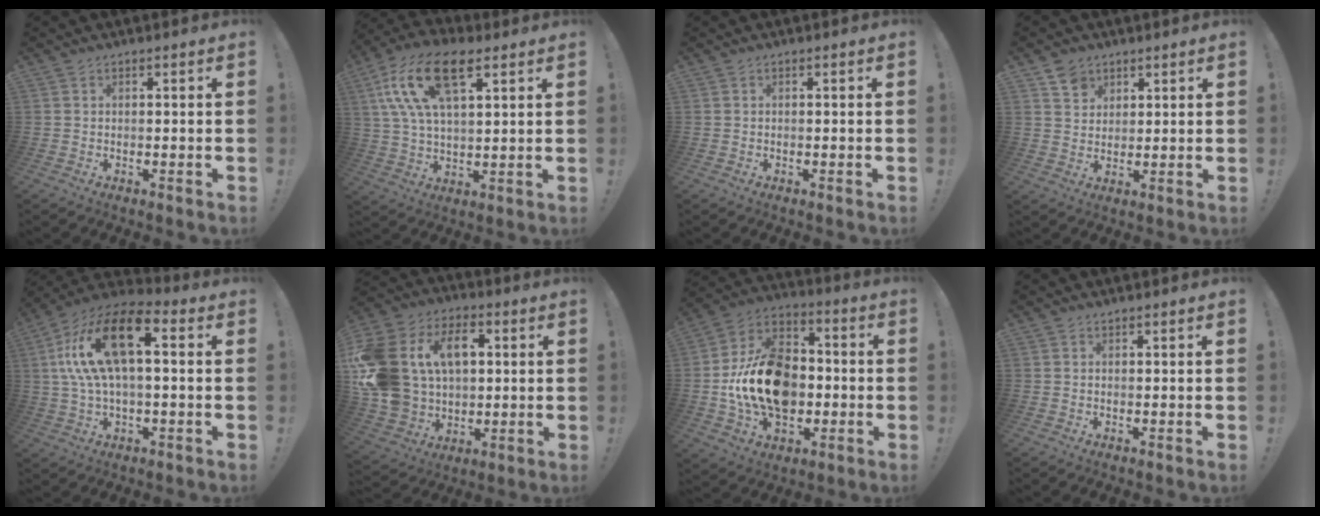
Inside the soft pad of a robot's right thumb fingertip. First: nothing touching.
{"total": 18.4, "force": [8.2, 8.9, 13.8], "torque": [-0.269, -0.016, 0.142]}
{"total": 0.0}
{"total": 5.9, "force": [3.8, 4.4, 0.8], "torque": [-0.012, -0.020, 0.073]}
{"total": 18.5, "force": [4.0, 8.2, 16.1], "torque": [-0.310, 0.002, 0.065]}
{"total": 23.3, "force": [5.0, 17.5, 14.5], "torque": [-0.288, -0.004, 0.111]}
{"total": 21.2, "force": [-2.5, 15.0, 14.8], "torque": [-0.267, 0.028, -0.031]}
{"total": 0.0}